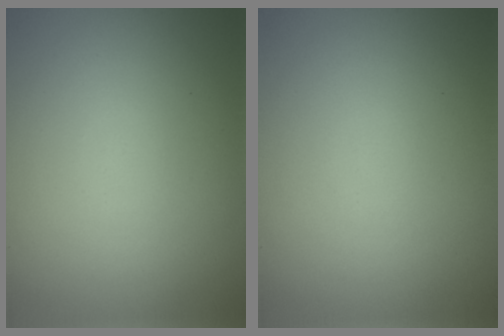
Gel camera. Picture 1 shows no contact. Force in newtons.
{"total": 0.0}